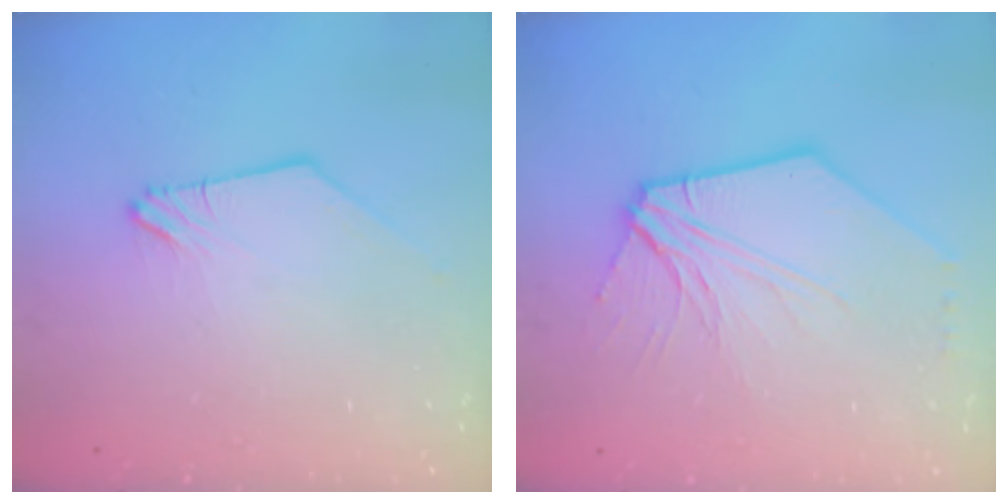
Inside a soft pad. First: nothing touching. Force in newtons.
{"total": 11.0, "press": 10.8, "slide": 1.8}